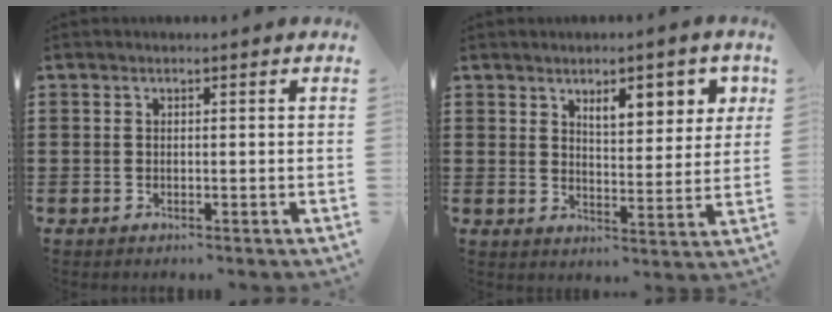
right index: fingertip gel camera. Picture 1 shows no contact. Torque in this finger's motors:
{"motor_torque": [0.45, 0.02, 0.39, 0.11]}